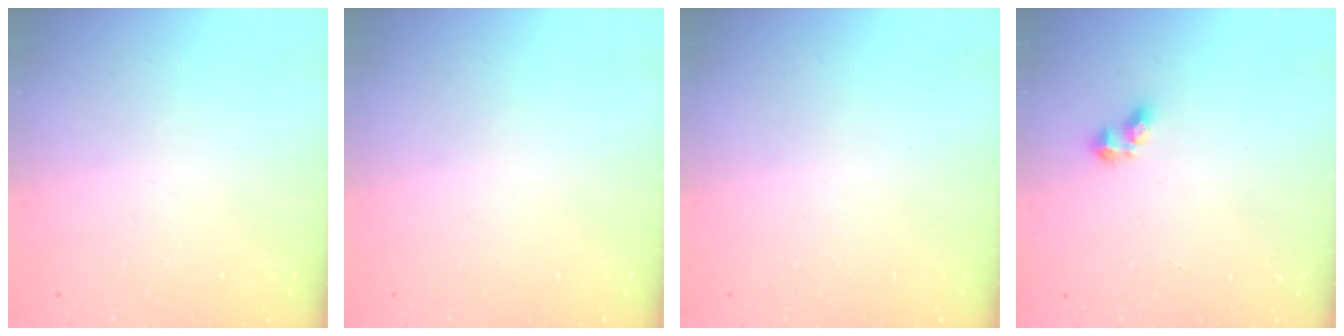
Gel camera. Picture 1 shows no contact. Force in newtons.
{"total": 0.0}
{"total": 0.0}
{"total": 2.7, "press": 2.7, "slide": 0.4}